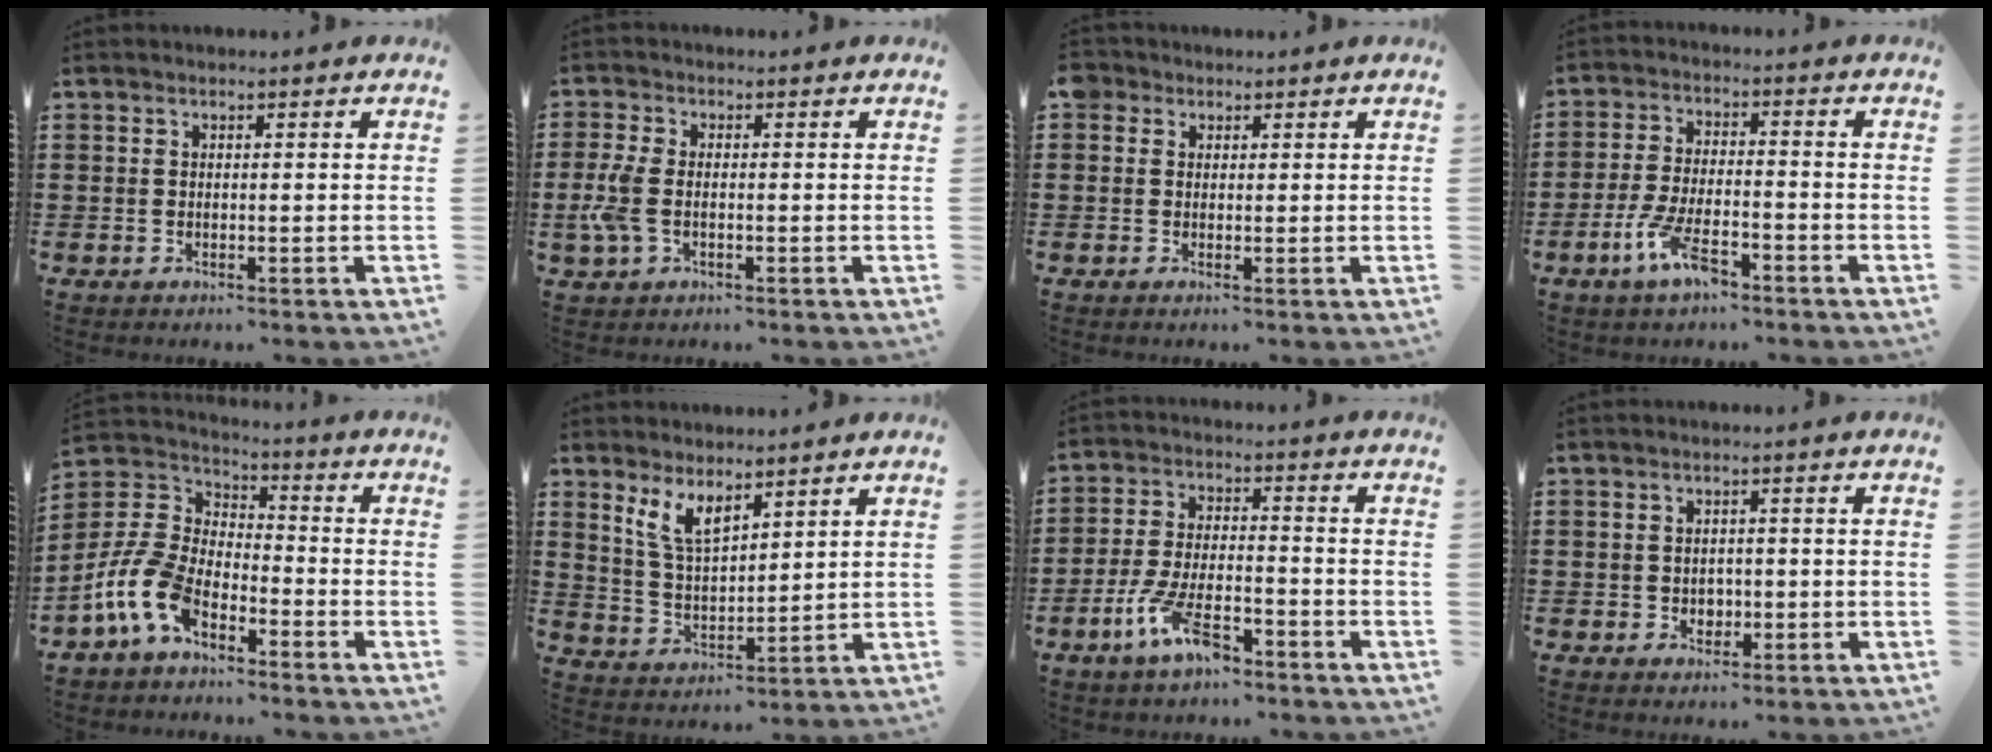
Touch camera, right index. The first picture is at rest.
{"total": 4.6, "force": [-0.9, 2.4, 3.8], "torque": [-0.105, -0.008, -0.025]}
{"total": 1.5, "force": [0.9, 1.2, 0.2], "torque": [-0.010, 0.006, 0.017]}
{"total": 7.3, "force": [-4.0, 2.4, 5.6], "torque": [-0.123, -0.002, -0.074]}
{"total": 10.2, "force": [-5.9, 5.3, 6.5], "torque": [-0.177, -0.002, -0.123]}
{"total": 6.3, "force": [4.5, 2.2, 3.8], "torque": [-0.088, -0.008, 0.083]}
{"total": 8.2, "force": [-4.9, 2.7, 6.0], "torque": [-0.137, -0.002, -0.094]}
{"total": 1.9, "force": [-0.3, 1.7, 0.8], "torque": [-0.021, 0.007, -0.008]}